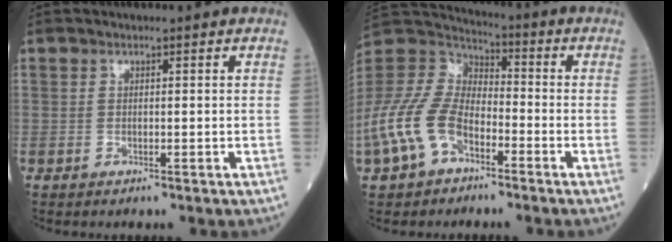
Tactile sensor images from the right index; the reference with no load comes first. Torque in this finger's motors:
{"motor_torque": [1.72, -0.42, 1.05, 0.12]}